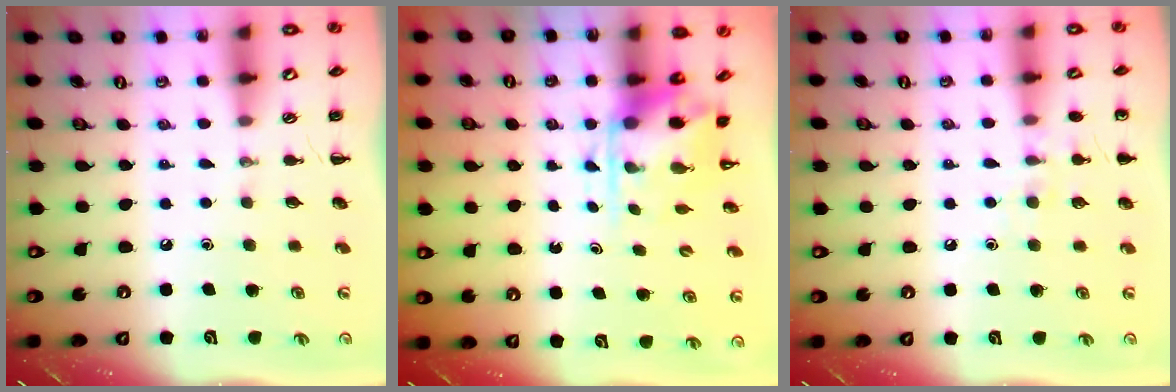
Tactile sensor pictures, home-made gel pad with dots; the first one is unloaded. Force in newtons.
{"total": 3.8, "press": 3.7, "slide": 0.9}
{"total": 7.1, "press": 6.9, "slide": 1.7}